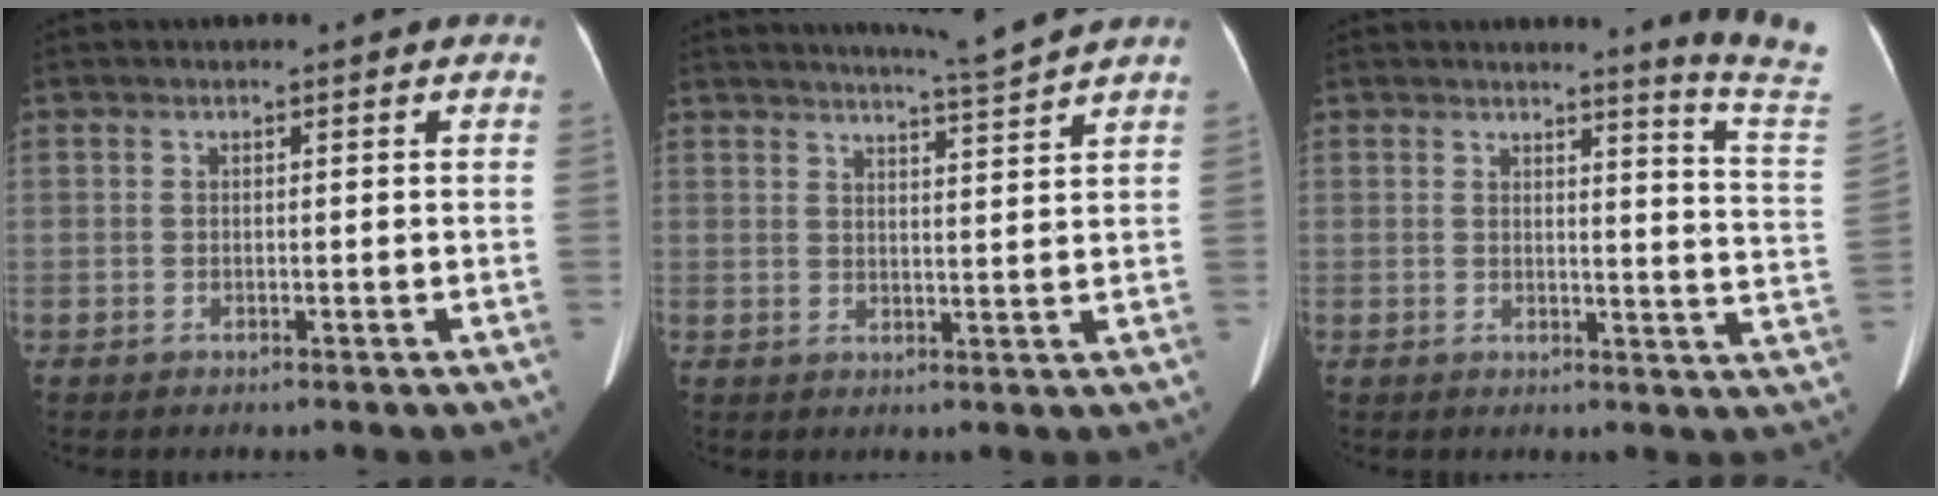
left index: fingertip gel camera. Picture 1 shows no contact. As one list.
[{"total": 5.9, "force": [5.4, -2.0, 1.4], "torque": [-0.030, -0.016, 0.084]}, {"total": 9.7, "force": [9.0, -2.9, 2.2], "torque": [-0.030, -0.111, 0.087]}]